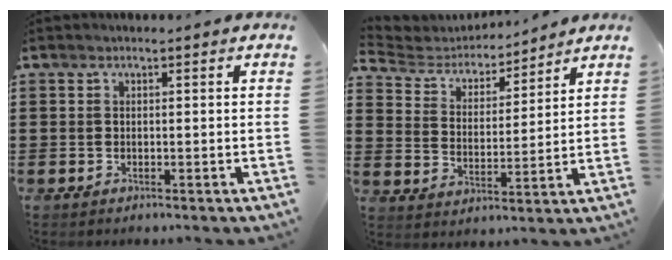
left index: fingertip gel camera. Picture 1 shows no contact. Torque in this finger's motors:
{"motor_torque": [0.82, 0.79, -0.07, -0.06]}